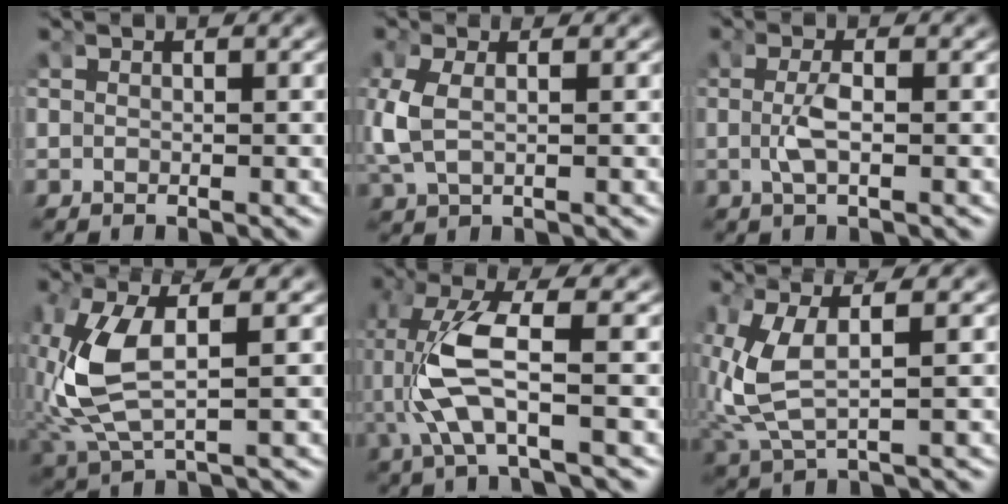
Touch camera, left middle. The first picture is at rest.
{"total": 3.3, "force": [-0.2, 2.0, 2.7], "torque": [-0.086, -0.012, 0.011]}
{"total": 2.1, "force": [-0.5, 0.1, 2.0], "torque": [-0.049, -0.003, -0.005]}
{"total": 5.6, "force": [-0.2, 2.5, 5.0], "torque": [-0.134, -0.010, 0.011]}
{"total": 6.1, "force": [-0.6, 1.5, 5.8], "torque": [-0.144, -0.004, -0.002]}
{"total": 4.6, "force": [-0.1, 2.3, 4.0], "torque": [-0.114, -0.013, 0.011]}